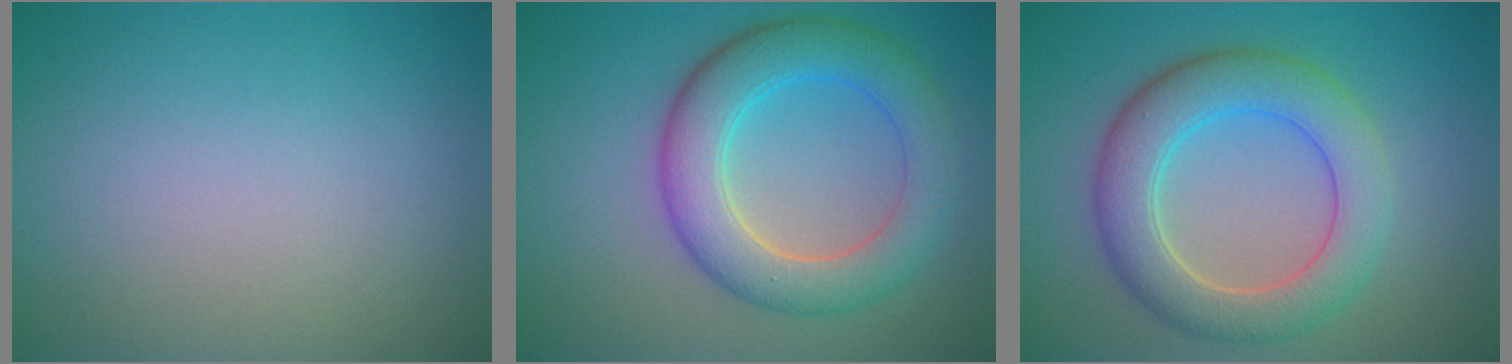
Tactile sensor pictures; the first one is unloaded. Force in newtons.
{"total": 6.7, "press": 6.7, "slide": 0.5}
{"total": 6.5, "press": 6.4, "slide": 0.6}